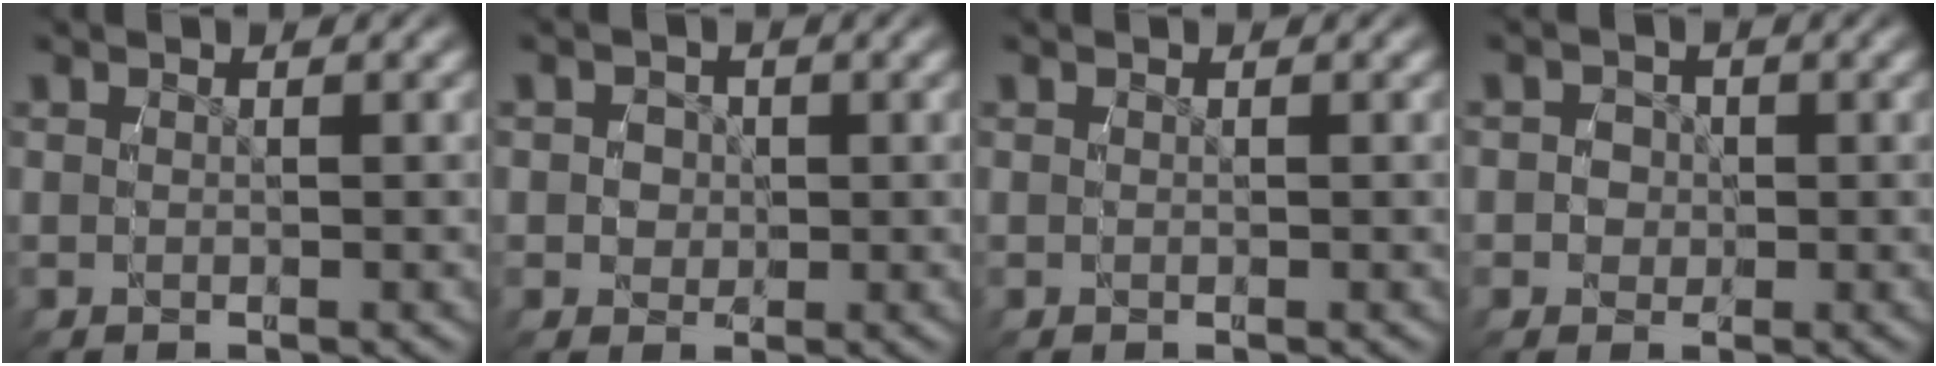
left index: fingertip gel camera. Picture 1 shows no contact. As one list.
[{"total": 3.0, "force": [0.2, 2.9, 0.8], "torque": [-0.016, -0.008, 0.005]}, {"total": 0.0}, {"total": 3.0, "force": [-0.3, 2.9, 0.6], "torque": [-0.017, -0.007, -0.006]}]